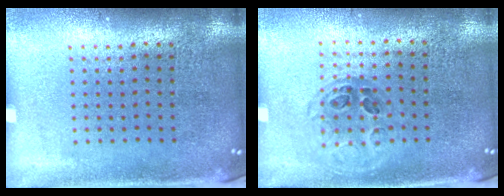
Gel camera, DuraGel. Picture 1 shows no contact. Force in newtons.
{"total": 1.0, "press": 0.9, "slide": 0.4}